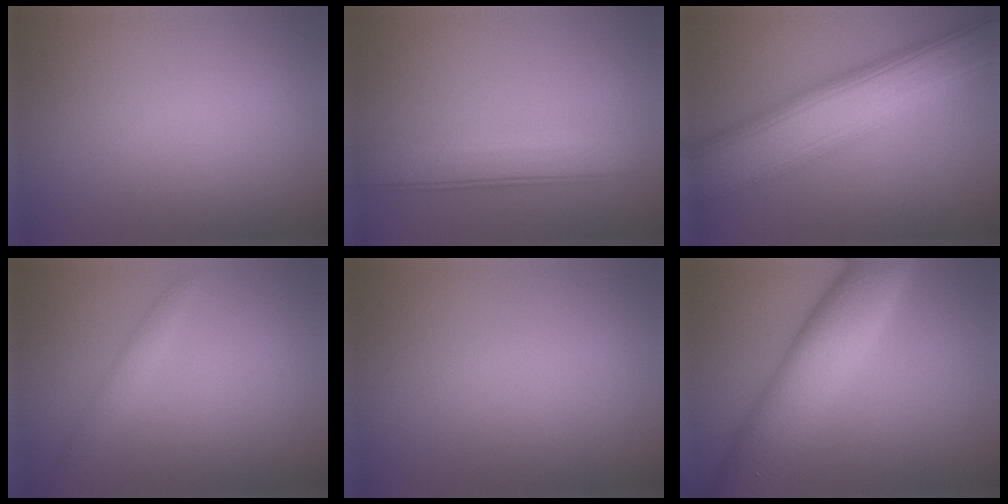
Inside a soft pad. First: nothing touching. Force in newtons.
{"total": 3.9, "press": 3.9, "slide": 0.3}
{"total": 10.1, "press": 10.1, "slide": 0.8}
{"total": 1.4, "press": 1.4, "slide": 0.1}
{"total": 0.0}
{"total": 9.1, "press": 9.1, "slide": 0.2}